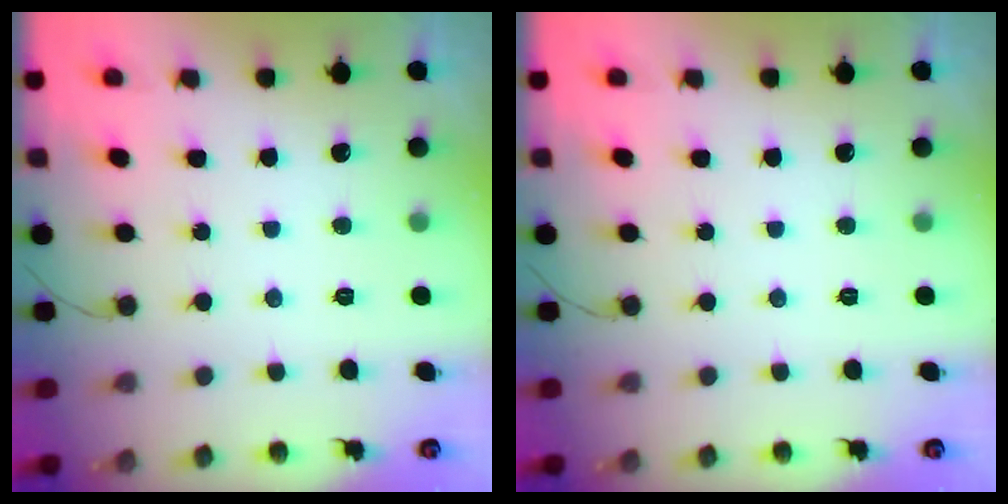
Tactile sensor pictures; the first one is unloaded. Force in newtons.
{"total": 0.0}